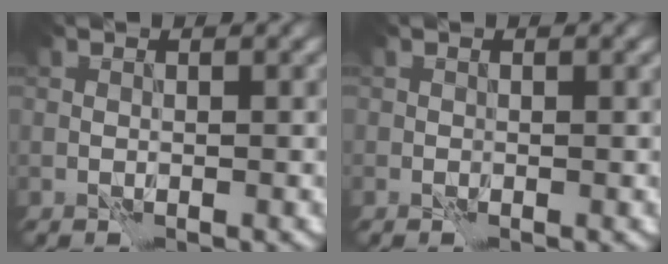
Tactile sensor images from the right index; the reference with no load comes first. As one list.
[{"total": 0.0}]